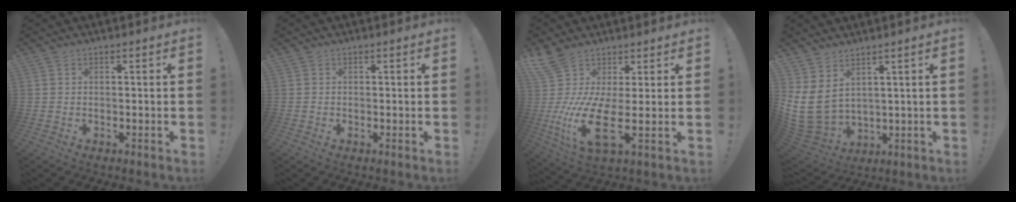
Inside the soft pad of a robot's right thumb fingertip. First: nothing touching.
{"total": 0.0}
{"total": 13.8, "force": [3.2, 4.1, 12.8], "torque": [-0.290, -0.054, 0.054]}
{"total": 10.3, "force": [2.5, 7.3, 6.8], "torque": [-0.153, -0.027, 0.051]}